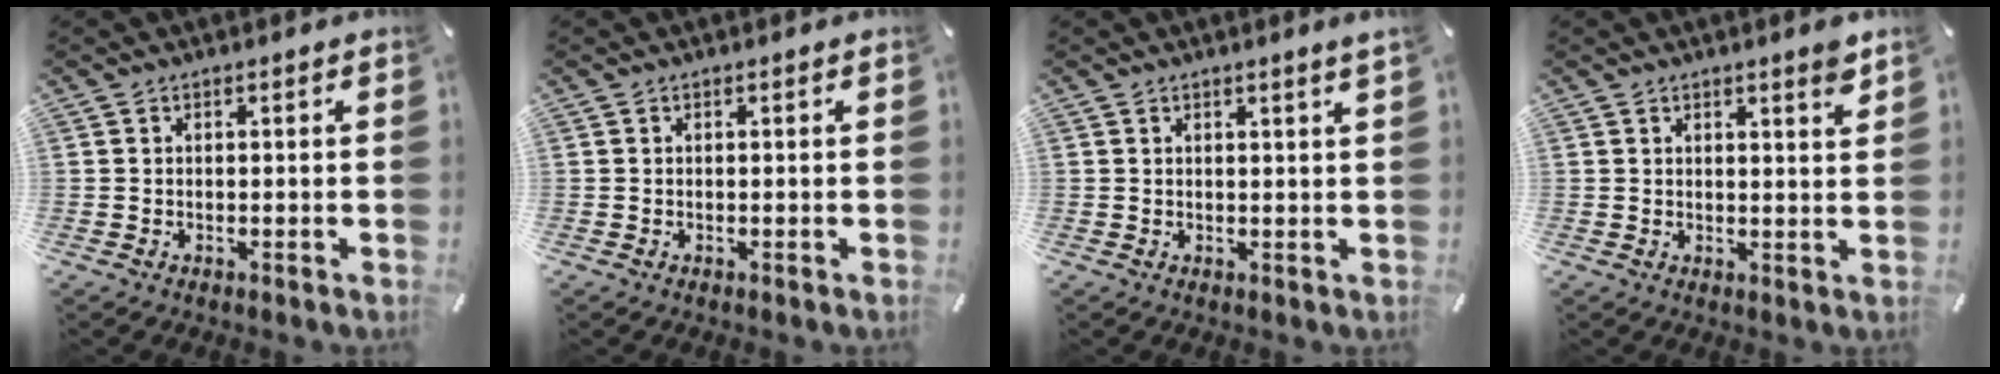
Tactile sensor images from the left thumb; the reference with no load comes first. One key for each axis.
{"total": 0.0}
{"total": 1.5, "fx": 1.0, "fy": -0.2, "fz": 1.0, "tx": -0.020, "ty": -0.002, "tz": 0.018}
{"total": 3.1, "fx": 2.4, "fy": 0.5, "fz": 1.9, "tx": -0.026, "ty": -0.014, "tz": 0.038}